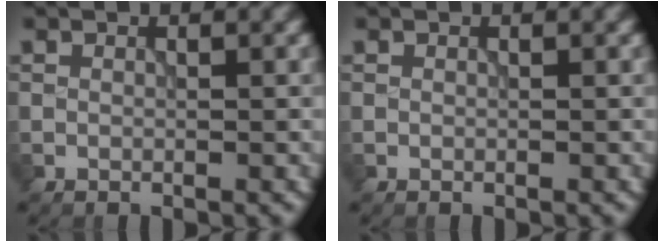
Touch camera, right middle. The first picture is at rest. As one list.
[{"total": 0.0}]